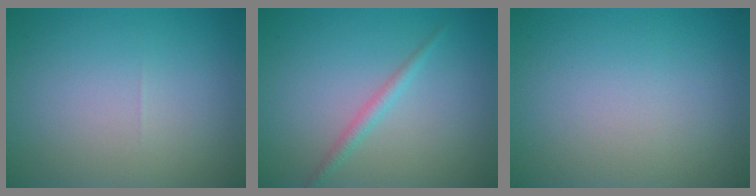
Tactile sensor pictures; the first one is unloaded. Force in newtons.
{"total": 1.4, "press": 1.4, "slide": 0.0}
{"total": 0.0}